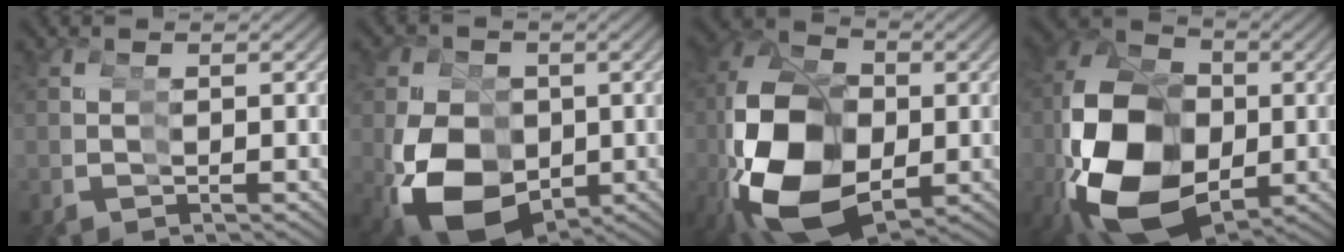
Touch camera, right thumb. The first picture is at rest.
{"total": 13.1, "force": [-2.7, 10.3, 7.6], "torque": [-0.166, -0.042, -0.018]}
{"total": 17.1, "force": [-2.2, 12.1, 11.9], "torque": [-0.252, -0.054, -0.003]}
{"total": 19.6, "force": [-2.4, 13.6, 13.8], "torque": [-0.271, -0.047, -0.009]}